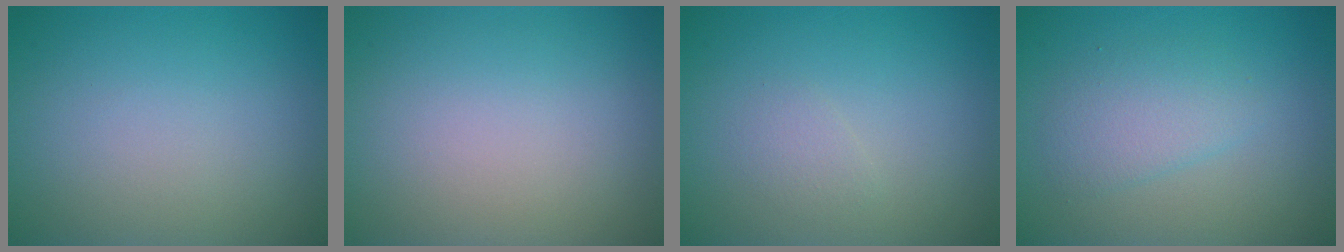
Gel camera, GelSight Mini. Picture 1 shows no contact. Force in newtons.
{"total": 0.0}
{"total": 0.9, "press": 0.9, "slide": 0.0}
{"total": 2.6, "press": 2.6, "slide": 0.0}